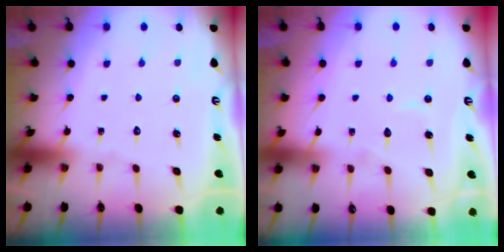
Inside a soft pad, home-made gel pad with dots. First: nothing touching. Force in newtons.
{"total": 2.9, "press": 2.9, "slide": 0.2}